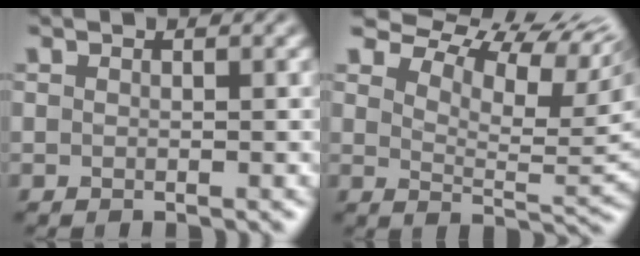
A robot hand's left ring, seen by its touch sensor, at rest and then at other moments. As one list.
[{"total": 11.9, "force": [8.4, 4.0, 7.4], "torque": [-0.134, 0.026, 0.126]}]